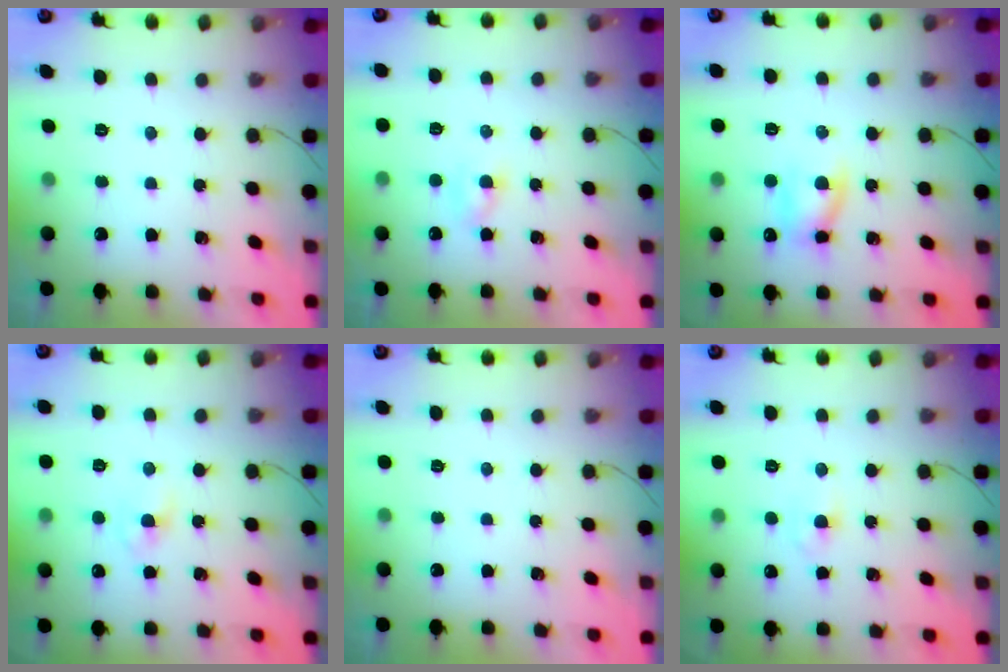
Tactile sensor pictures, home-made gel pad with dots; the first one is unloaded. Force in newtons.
{"total": 1.6, "press": 1.4, "slide": 0.7}
{"total": 7.5, "press": 7.3, "slide": 1.8}
{"total": 1.9, "press": 1.7, "slide": 0.8}
{"total": 0.0}
{"total": 2.1, "press": 1.9, "slide": 0.9}